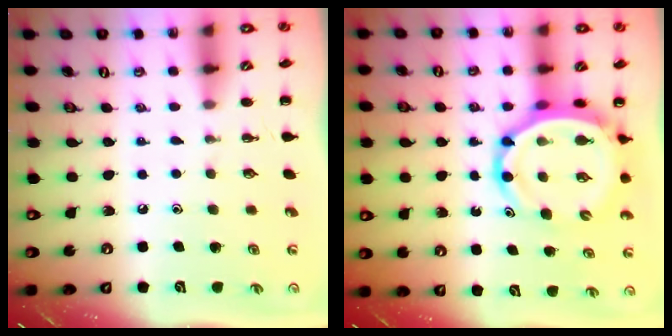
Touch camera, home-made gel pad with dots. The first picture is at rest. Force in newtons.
{"total": 9.7, "press": 9.3, "slide": 2.8}